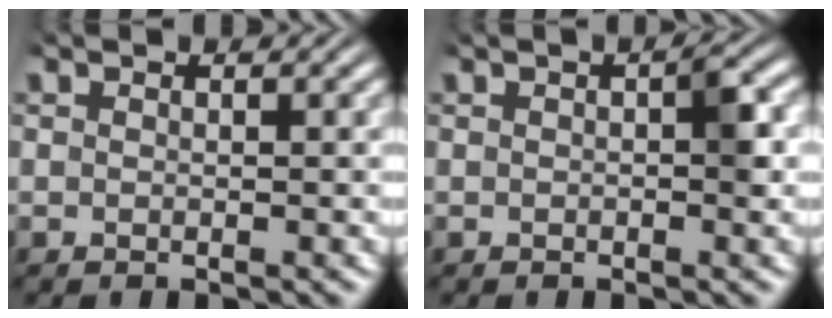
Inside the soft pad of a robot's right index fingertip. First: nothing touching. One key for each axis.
{"total": 1.5, "fx": 0.0, "fy": 0.2, "fz": 1.4, "tx": -0.017, "ty": 0.002, "tz": 0.001}